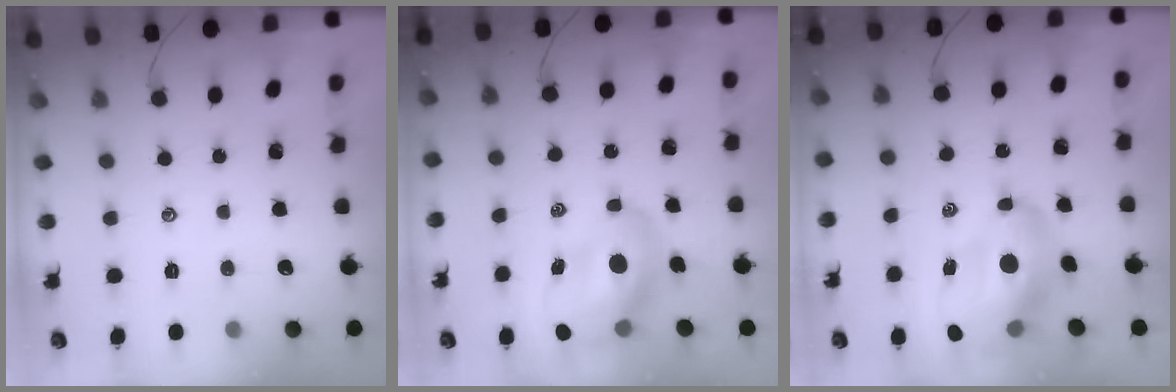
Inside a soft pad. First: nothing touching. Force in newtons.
{"total": 13.2, "press": 12.7, "slide": 3.7}
{"total": 14.2, "press": 13.7, "slide": 4.0}